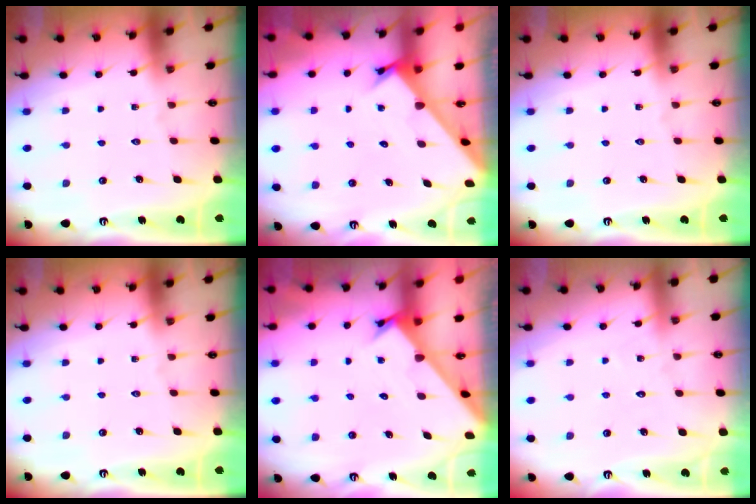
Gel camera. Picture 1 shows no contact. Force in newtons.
{"total": 2.3, "press": 2.3, "slide": 0.1}
{"total": 0.0}
{"total": 0.0}
{"total": 2.2, "press": 2.2, "slide": 0.2}
{"total": 5.0, "press": 5.0, "slide": 0.5}